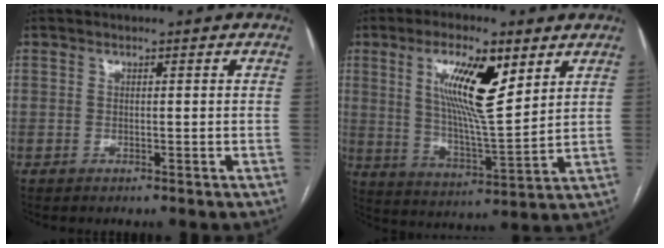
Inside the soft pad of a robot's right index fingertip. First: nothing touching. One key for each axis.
{"total": 12.9, "fx": 5.6, "fy": 2.5, "fz": 11.4, "tx": -0.213, "ty": -0.002, "tz": 0.101}